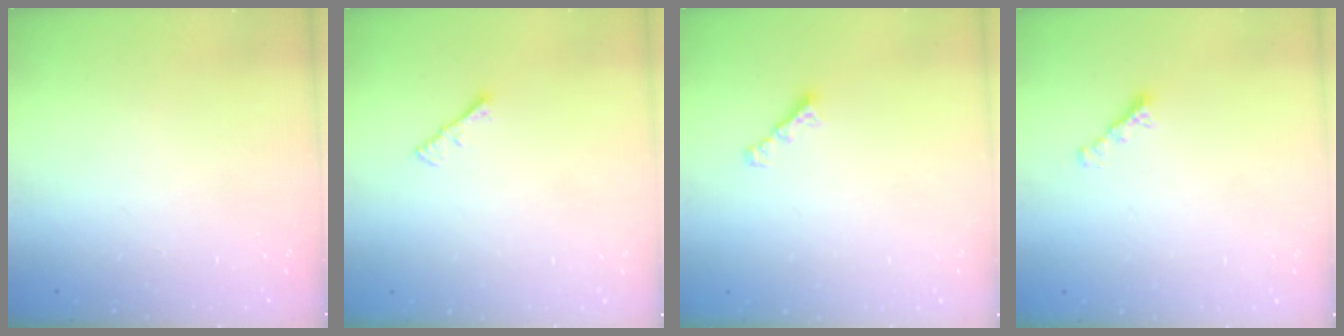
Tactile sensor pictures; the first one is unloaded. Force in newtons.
{"total": 1.3, "press": 1.2, "slide": 0.4}
{"total": 2.2, "press": 2.1, "slide": 0.6}
{"total": 2.2, "press": 2.1, "slide": 0.5}